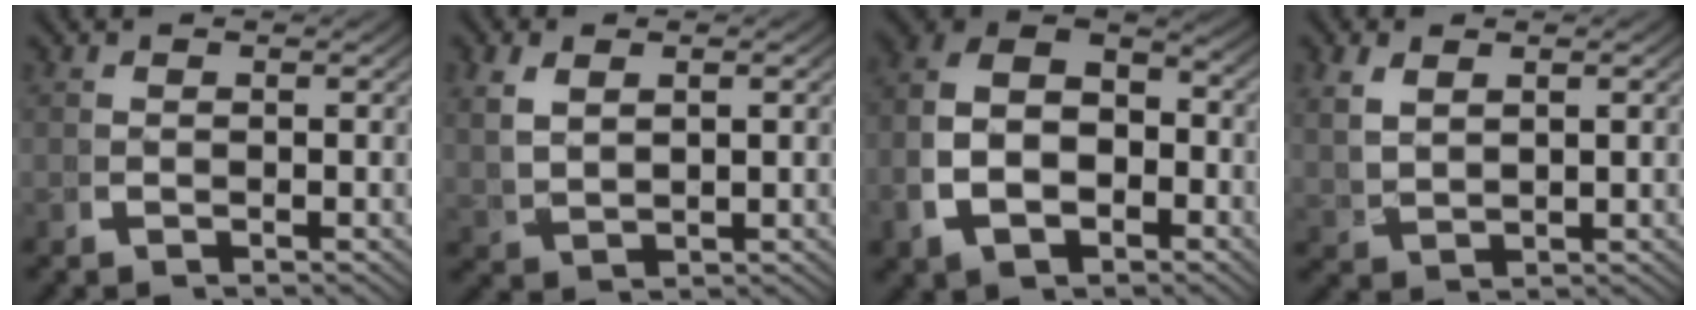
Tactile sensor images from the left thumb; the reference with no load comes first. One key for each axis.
{"total": 3.0, "fx": 1.5, "fy": 1.6, "fz": 2.0, "tx": -0.049, "ty": -0.003, "tz": 0.044}
{"total": 11.2, "fx": 0.0, "fy": 8.3, "fz": 7.5, "tx": -0.141, "ty": -0.013, "tz": 0.000}
{"total": 2.7, "fx": 1.6, "fy": 1.3, "fz": 1.6, "tx": -0.040, "ty": -0.002, "tz": 0.046}